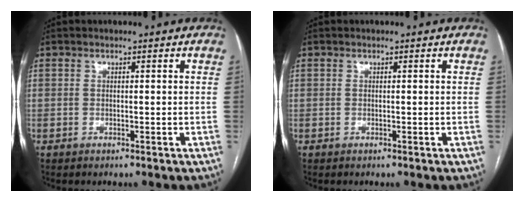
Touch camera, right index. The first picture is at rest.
{"total": 0.0}